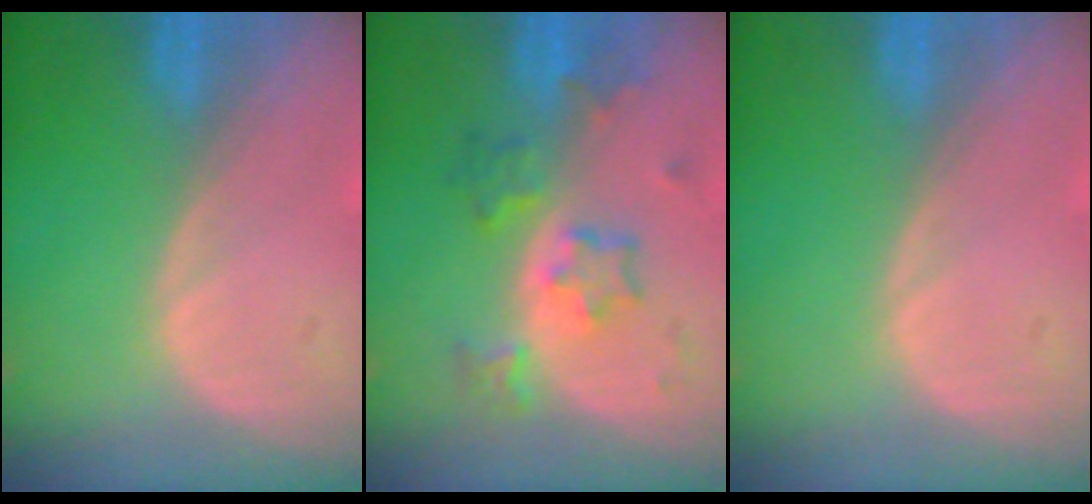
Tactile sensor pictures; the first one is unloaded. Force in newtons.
{"total": 6.2, "press": 5.9, "slide": 1.7}
{"total": 0.0}